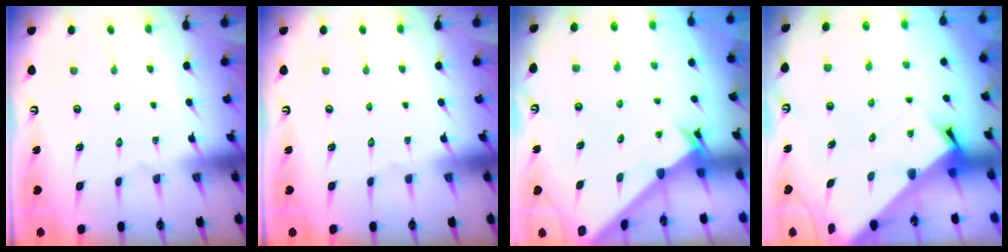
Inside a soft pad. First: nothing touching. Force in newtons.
{"total": 0.0}
{"total": 2.6, "press": 2.6, "slide": 0.2}
{"total": 3.4, "press": 3.4, "slide": 0.2}